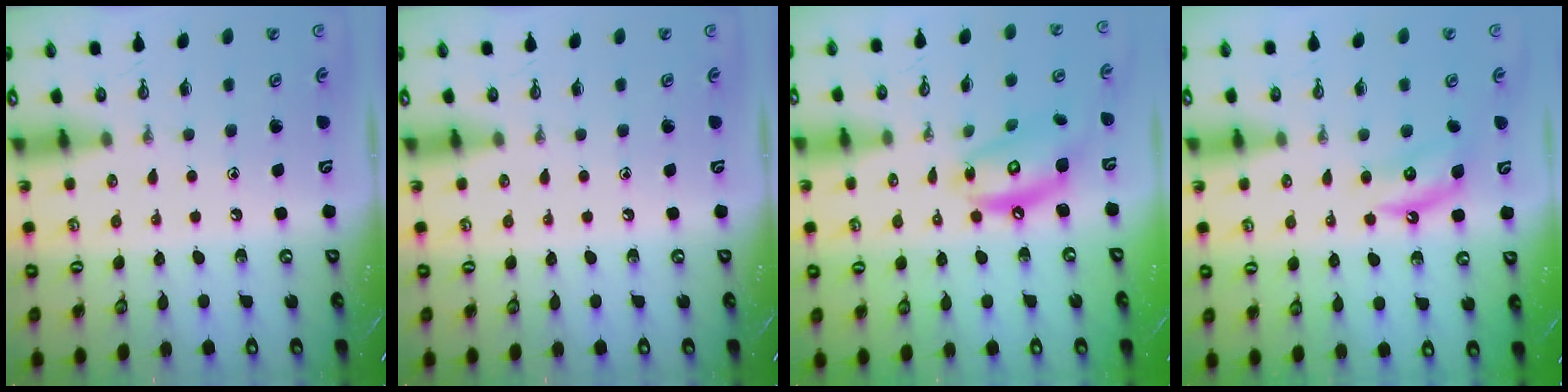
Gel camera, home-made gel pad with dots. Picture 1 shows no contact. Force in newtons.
{"total": 0.0}
{"total": 12.6, "press": 12.6, "slide": 1.1}
{"total": 4.6, "press": 4.5, "slide": 0.5}